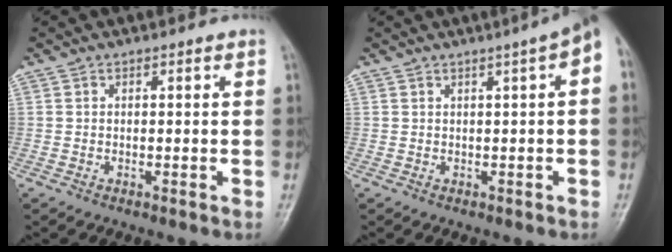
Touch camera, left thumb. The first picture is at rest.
{"total": 4.3, "force": [1.2, 0.5, 4.1], "torque": [-0.045, 0.018, 0.010]}